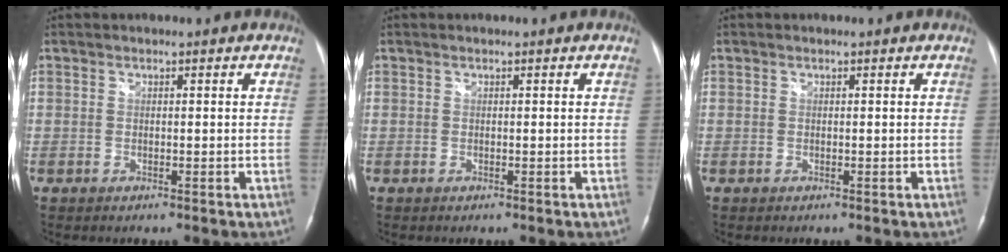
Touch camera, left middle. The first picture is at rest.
{"total": 0.0}
{"total": 0.0}